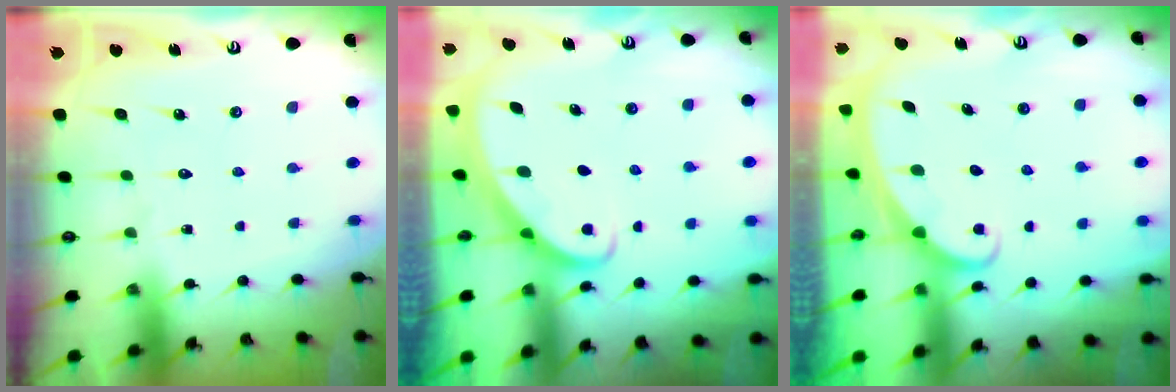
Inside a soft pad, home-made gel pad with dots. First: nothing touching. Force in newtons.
{"total": 2.5, "press": 2.5, "slide": 0.3}
{"total": 1.7, "press": 1.7, "slide": 0.1}